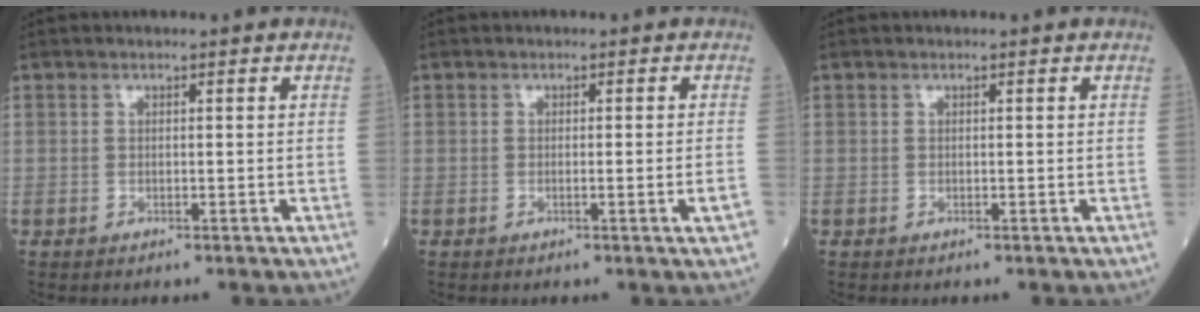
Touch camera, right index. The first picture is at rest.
{"total": 2.3, "force": [-0.9, -0.4, 2.1], "torque": [-0.027, -0.005, -0.012]}
{"total": 0.0}